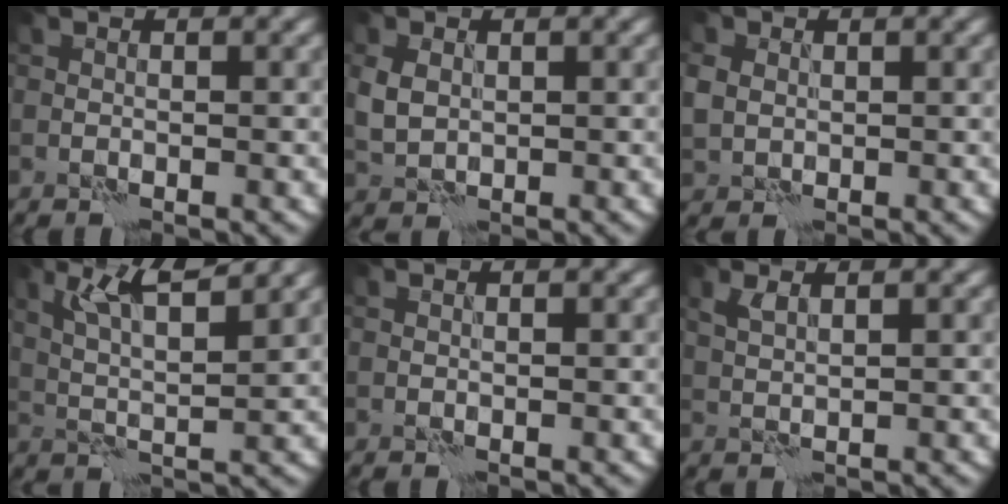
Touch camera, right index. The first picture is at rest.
{"total": 2.5, "force": [0.3, 1.9, 1.5], "torque": [-0.038, 0.003, 0.005]}
{"total": 2.3, "force": [0.4, 2.0, 1.0], "torque": [-0.026, 0.003, 0.006]}
{"total": 5.0, "force": [2.9, 0.7, 4.0], "torque": [-0.083, 0.009, 0.051]}
{"total": 0.0}
{"total": 1.4, "force": [0.9, 0.3, 1.0], "torque": [-0.028, 0.001, 0.020]}